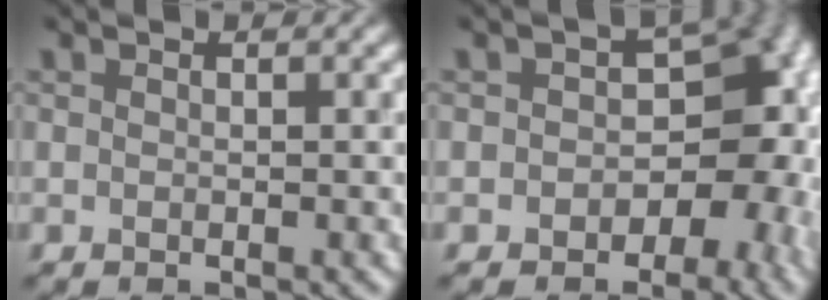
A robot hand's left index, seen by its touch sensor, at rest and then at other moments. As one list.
[{"total": 8.4, "force": [-1.5, 6.2, 5.6], "torque": [-0.015, 0.003, -0.029]}]